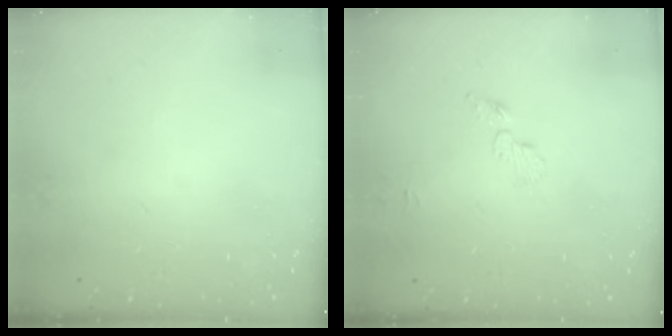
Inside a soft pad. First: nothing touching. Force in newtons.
{"total": 4.6, "press": 4.6, "slide": 0.3}